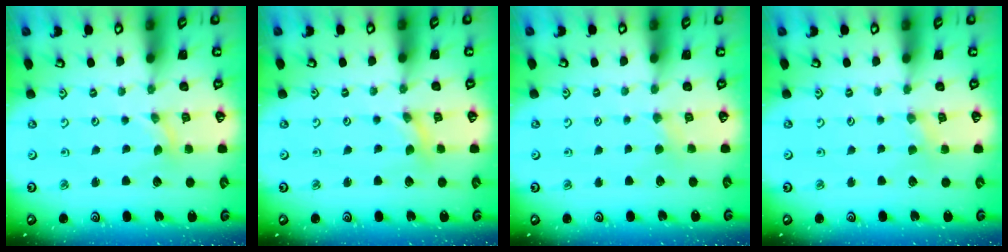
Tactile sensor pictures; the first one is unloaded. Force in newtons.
{"total": 0.0}
{"total": 2.3, "press": 2.3, "slide": 0.3}
{"total": 1.3, "press": 1.3, "slide": 0.3}